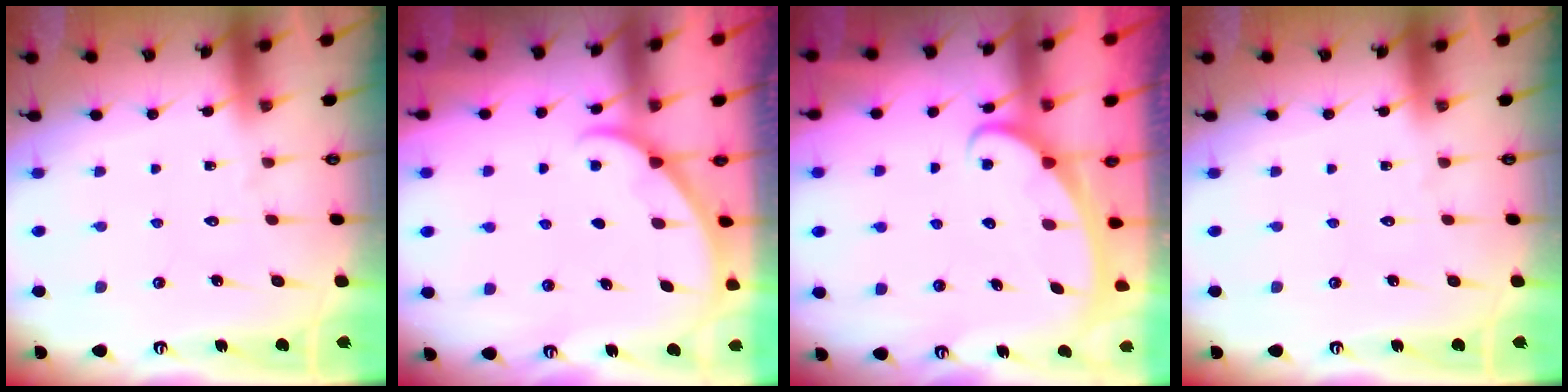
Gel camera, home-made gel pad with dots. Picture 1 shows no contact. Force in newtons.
{"total": 2.0, "press": 2.0, "slide": 0.3}
{"total": 2.5, "press": 2.5, "slide": 0.3}
{"total": 0.0}